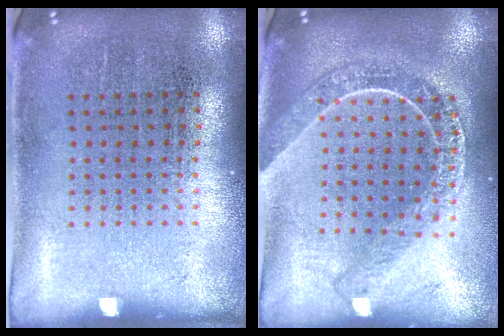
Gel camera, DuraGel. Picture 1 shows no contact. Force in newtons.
{"total": 2.1, "press": 1.9, "slide": 1.0}